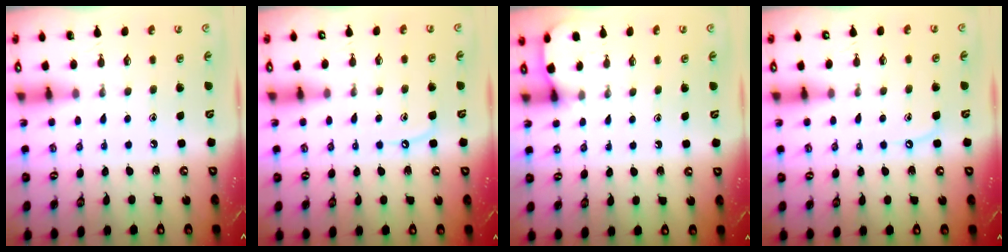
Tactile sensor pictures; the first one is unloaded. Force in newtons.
{"total": 6.8, "press": 6.7, "slide": 0.7}
{"total": 2.6, "press": 2.6, "slide": 0.2}
{"total": 5.1, "press": 5.0, "slide": 0.7}